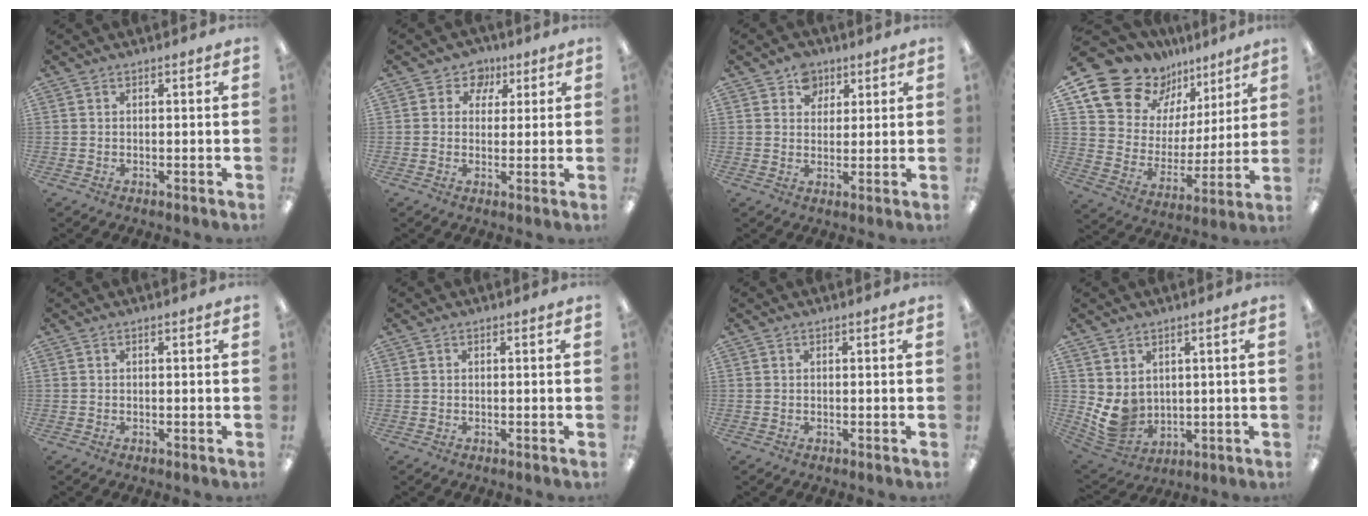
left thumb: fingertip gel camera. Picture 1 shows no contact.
{"total": 5.4, "force": [2.7, 4.4, 1.3], "torque": [-0.021, -0.010, 0.046]}
{"total": 5.9, "force": [3.6, 4.5, 1.5], "torque": [-0.014, -0.008, 0.062]}
{"total": 16.4, "force": [12.9, 9.5, 3.7], "torque": [-0.095, -0.100, 0.241]}
{"total": 0.0}
{"total": 0.0}
{"total": 0.0}
{"total": 7.7, "force": [2.2, 6.4, 3.8], "torque": [-0.098, -0.017, 0.049]}